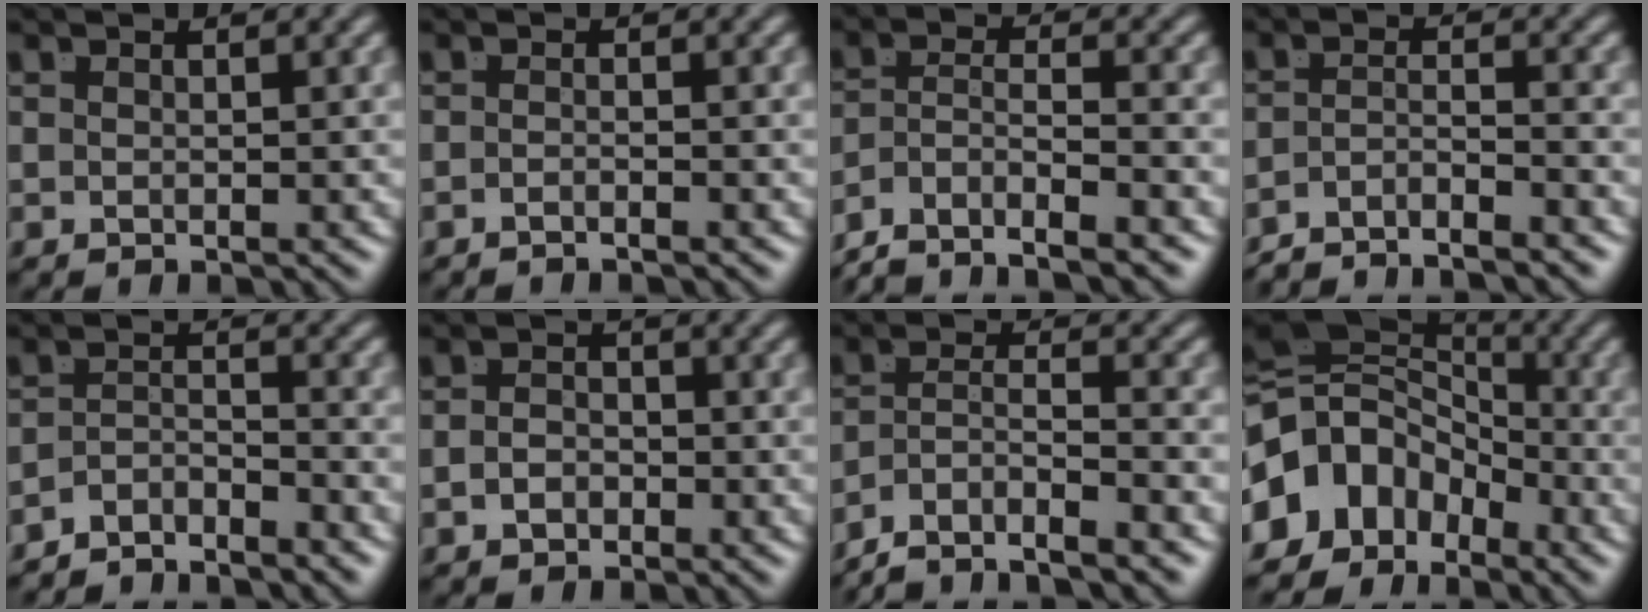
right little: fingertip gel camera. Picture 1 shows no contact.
{"total": 1.3, "force": [-1.1, -0.7, 0.3], "torque": [-0.003, -0.002, -0.021]}
{"total": 8.9, "force": [-5.7, 5.7, 3.8], "torque": [-0.086, -0.031, -0.096]}
{"total": 4.7, "force": [-4.4, 0.9, 1.5], "torque": [-0.017, -0.020, -0.068]}
{"total": 3.3, "force": [-3.1, 0.8, 1.2], "torque": [-0.012, -0.009, -0.055]}
{"total": 1.5, "force": [-1.1, 0.7, 0.6], "torque": [-0.006, -0.010, -0.018]}
{"total": 7.2, "force": [-4.9, 4.2, 3.2], "torque": [-0.064, -0.023, -0.085]}
{"total": 15.4, "force": [-1.4, 13.2, 7.8], "torque": [-0.181, -0.037, -0.029]}